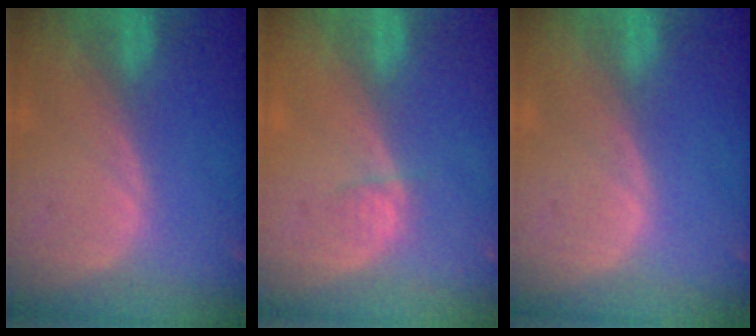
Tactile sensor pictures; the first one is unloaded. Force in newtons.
{"total": 1.4, "press": 1.3, "slide": 0.6}
{"total": 0.0}